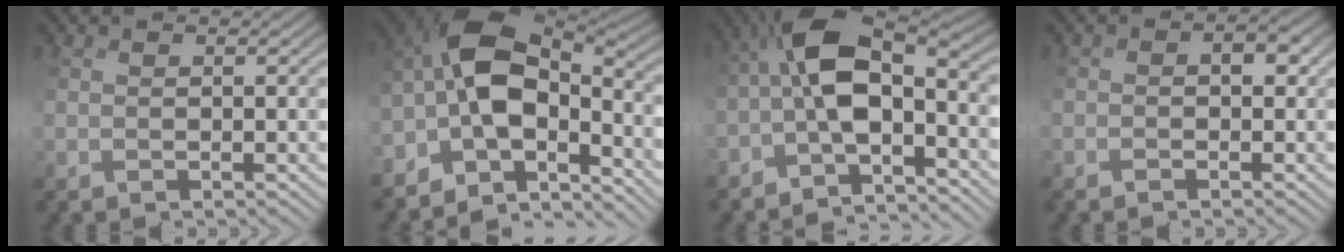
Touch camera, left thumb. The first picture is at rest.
{"total": 11.1, "force": [-3.7, 5.1, 9.2], "torque": [-0.181, 0.017, -0.079]}
{"total": 8.3, "force": [-2.9, 2.8, 7.3], "torque": [-0.135, 0.009, -0.062]}
{"total": 3.1, "force": [-0.5, 1.9, 2.4], "torque": [-0.027, 0.007, 0.001]}